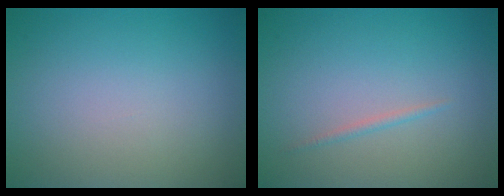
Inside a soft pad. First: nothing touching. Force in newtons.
{"total": 0.6, "press": 0.6, "slide": 0.0}